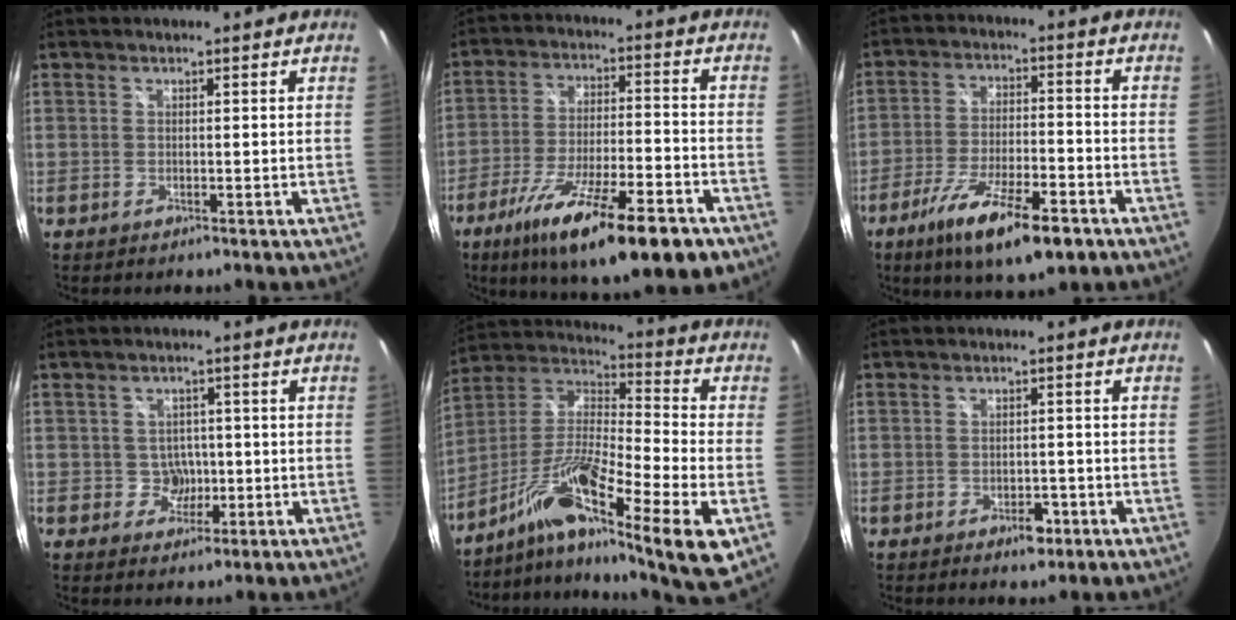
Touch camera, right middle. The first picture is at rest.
{"total": 20.2, "force": [-12.2, 4.4, 15.5], "torque": [-0.268, -0.050, -0.193]}
{"total": 14.3, "force": [-8.7, 3.5, 10.8], "torque": [-0.212, -0.036, -0.149]}
{"total": 4.3, "force": [-0.9, 4.2, 0.5], "torque": [-0.015, 0.014, -0.005]}
{"total": 19.3, "force": [-8.4, 2.6, 17.2], "torque": [-0.298, -0.033, -0.162]}
{"total": 3.0, "force": [-1.7, 1.8, 1.7], "torque": [-0.031, -0.001, -0.020]}